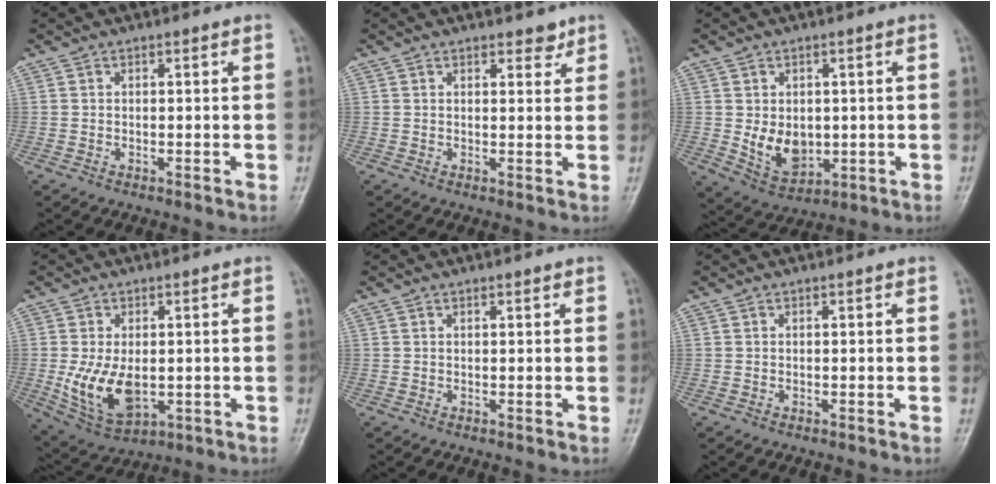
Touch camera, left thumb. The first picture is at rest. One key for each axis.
{"total": 2.6, "fx": 2.0, "fy": 1.2, "fz": 1.1, "tx": 0.002, "ty": -0.011, "tz": 0.024}
{"total": 7.5, "fx": -0.1, "fy": 5.6, "fz": 5.1, "tx": -0.062, "ty": -0.016, "tz": 0.018}
{"total": 10.3, "fx": -1.0, "fy": 6.1, "fz": 8.2, "tx": -0.147, "ty": -0.015, "tz": -0.002}
{"total": 0.7, "fx": 0.5, "fy": 0.2, "fz": 0.4, "tx": -0.007, "ty": -0.002, "tz": 0.007}
{"total": 0.0}